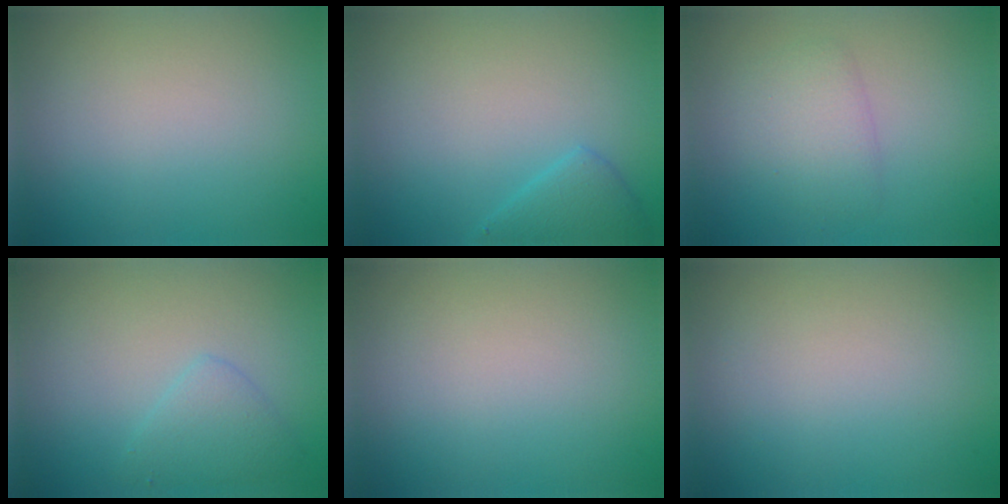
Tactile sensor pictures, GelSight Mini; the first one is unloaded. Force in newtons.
{"total": 2.3, "press": 2.3, "slide": 0.1}
{"total": 2.4, "press": 2.4, "slide": 0.1}
{"total": 2.1, "press": 2.1, "slide": 0.0}
{"total": 0.0}
{"total": 0.0}